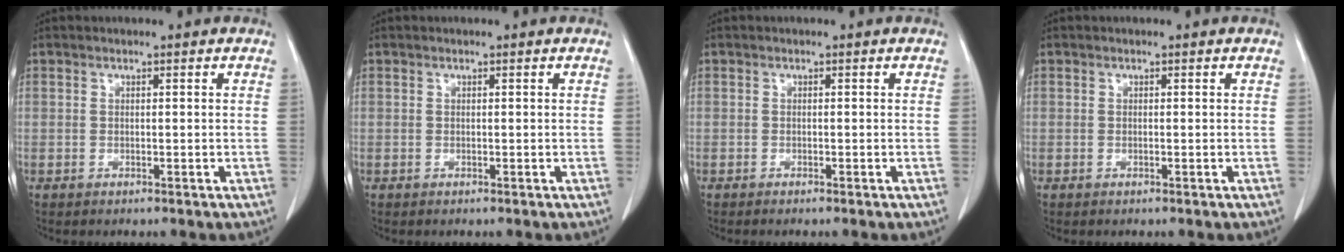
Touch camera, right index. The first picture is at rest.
{"total": 0.0}
{"total": 1.0, "force": [-0.9, -0.1, 0.5], "torque": [-0.008, 0.000, -0.011]}
{"total": 0.0}